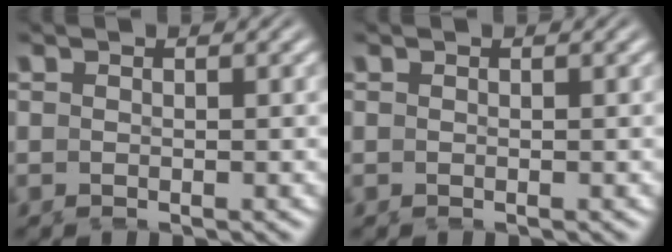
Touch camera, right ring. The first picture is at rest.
{"total": 0.0}